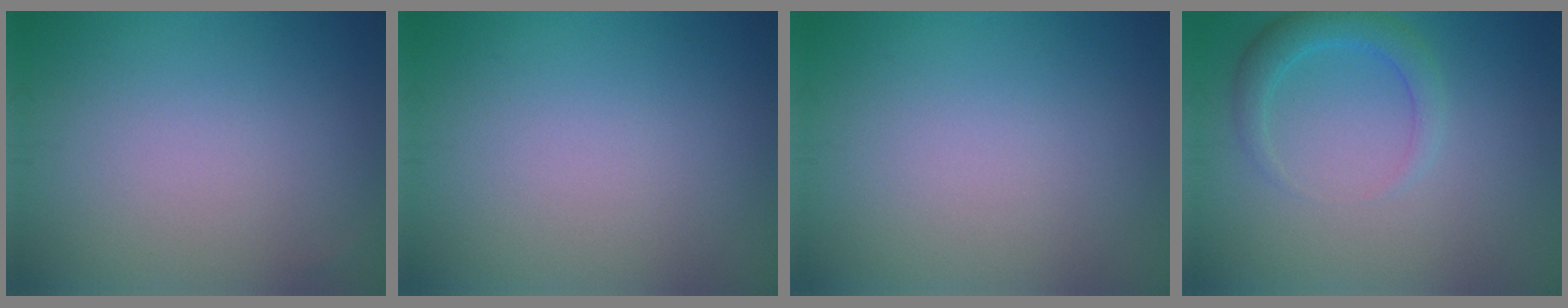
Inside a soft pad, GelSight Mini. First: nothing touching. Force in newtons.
{"total": 0.0}
{"total": 0.0}
{"total": 2.6, "press": 2.6, "slide": 0.2}